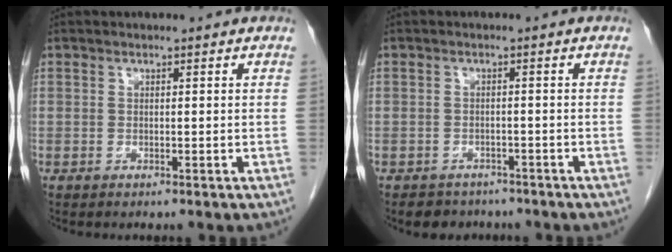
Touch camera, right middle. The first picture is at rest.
{"total": 4.1, "force": [-3.3, 2.3, 0.3], "torque": [-0.009, 0.006, -0.045]}